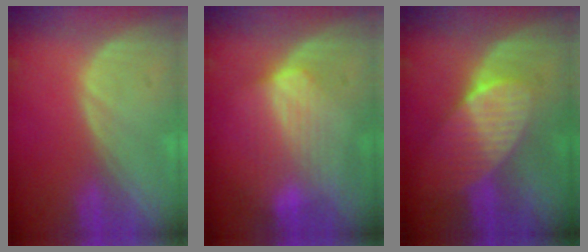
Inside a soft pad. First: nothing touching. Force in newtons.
{"total": 7.2, "press": 6.5, "slide": 3.1}
{"total": 7.8, "press": 7.0, "slide": 3.4}